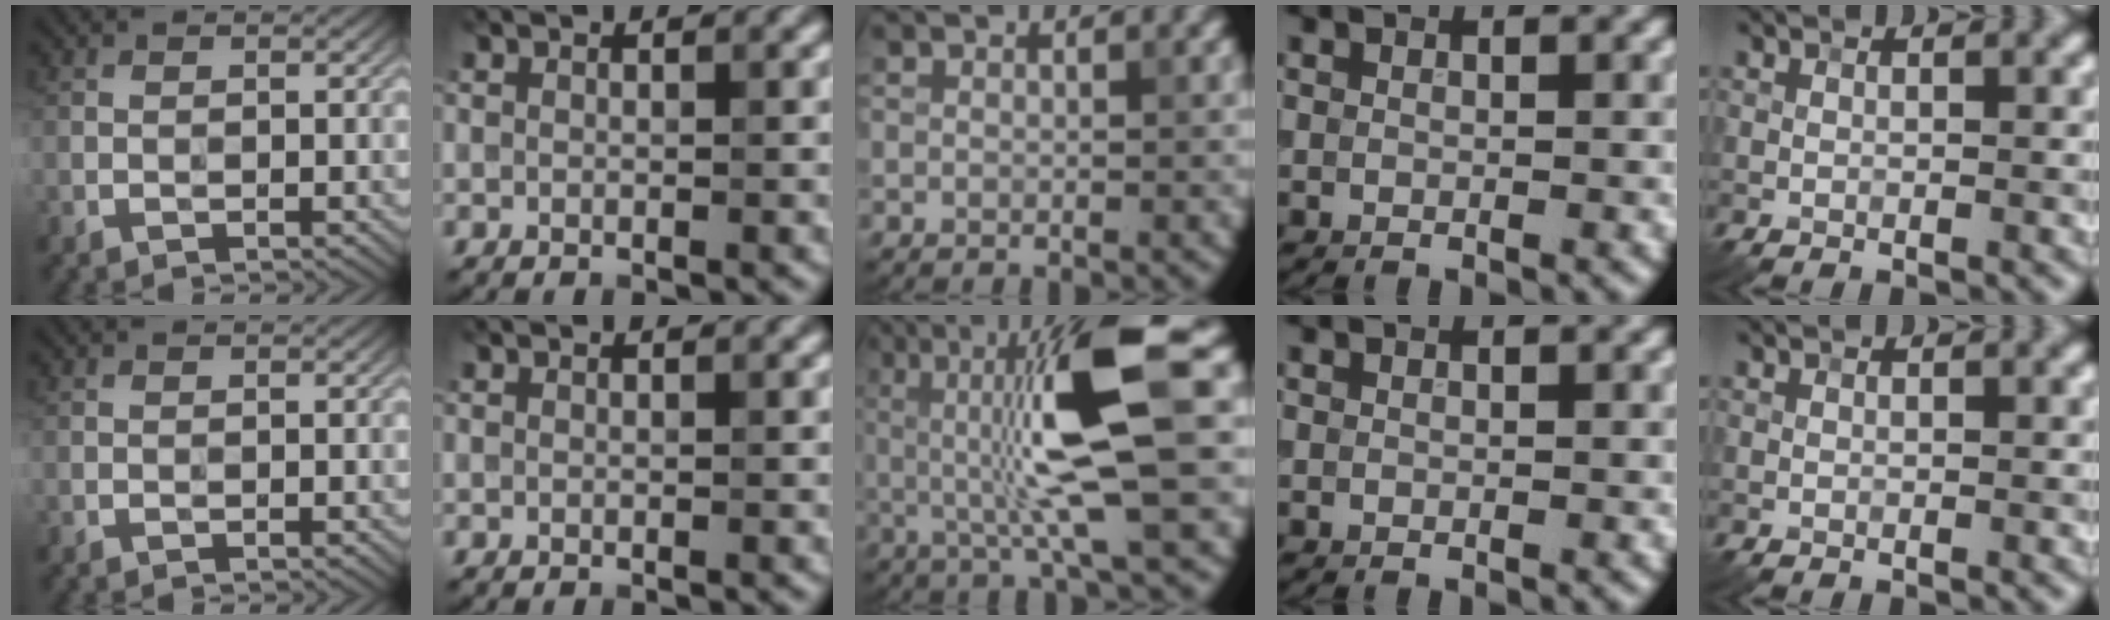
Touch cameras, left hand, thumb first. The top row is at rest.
{"middle": {"total": 10.0, "force": [1.1, 1.9, 9.8], "torque": [-0.159, 0.001, 0.021]}}